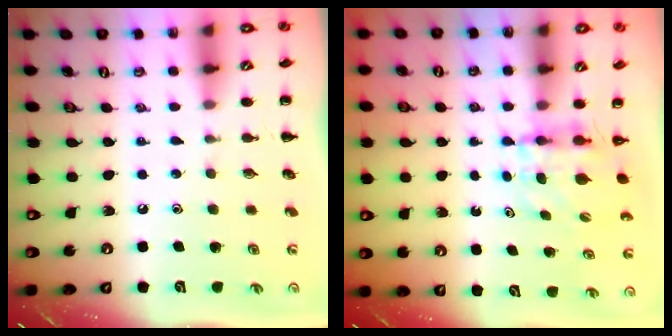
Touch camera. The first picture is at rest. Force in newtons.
{"total": 4.0, "press": 4.0, "slide": 0.1}